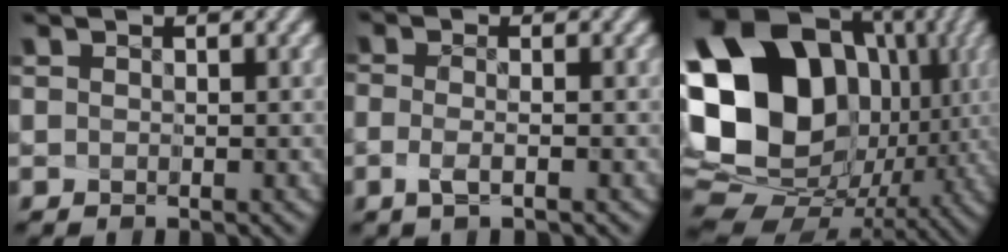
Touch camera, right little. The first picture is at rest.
{"total": 1.8, "force": [-1.5, -0.9, 0.4], "torque": [-0.010, -0.021, -0.017]}
{"total": 20.8, "force": [1.8, 17.0, 11.9], "torque": [-0.245, -0.023, 0.035]}